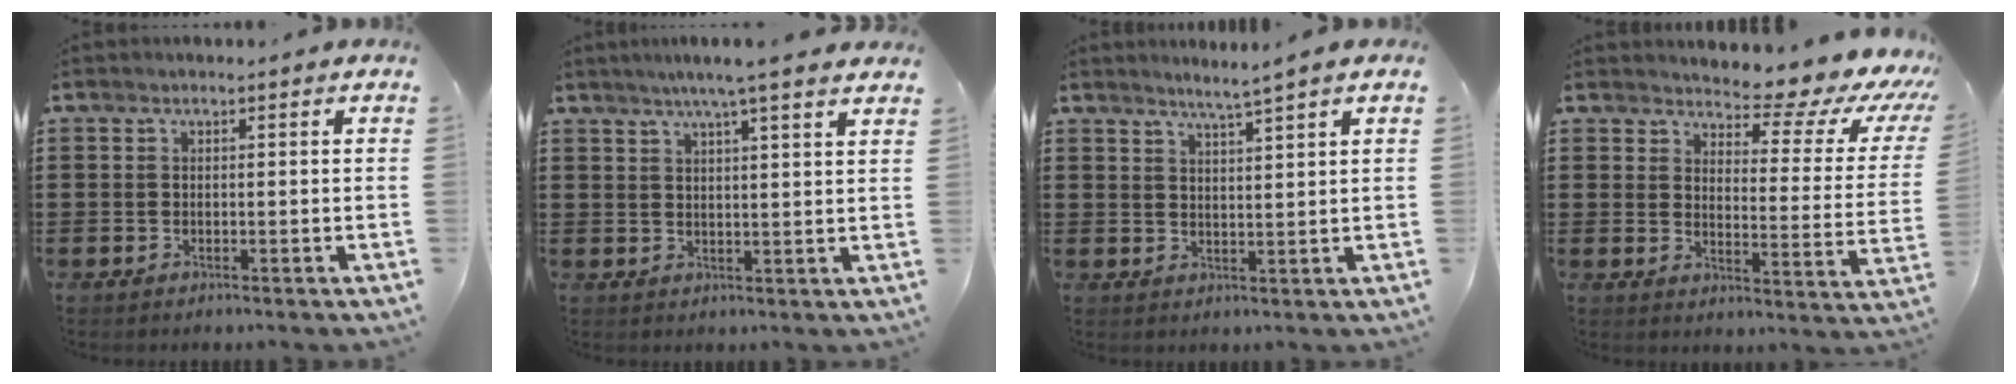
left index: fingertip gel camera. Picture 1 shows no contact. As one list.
[{"total": 4.7, "force": [3.7, -0.6, 2.8], "torque": [-0.065, -0.006, 0.063]}, {"total": 2.8, "force": [2.5, -0.8, 0.9], "torque": [-0.023, -0.013, 0.042]}, {"total": 6.5, "force": [5.6, 1.6, 2.9], "torque": [-0.047, -0.053, 0.087]}]